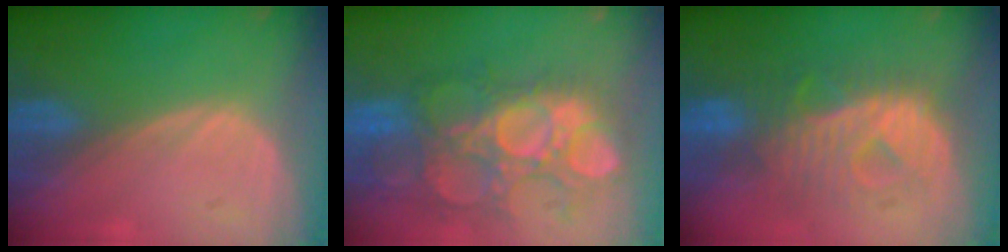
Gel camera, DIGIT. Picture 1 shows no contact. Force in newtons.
{"total": 12.2, "press": 11.5, "slide": 4.1}
{"total": 9.1, "press": 9.1, "slide": 0.5}